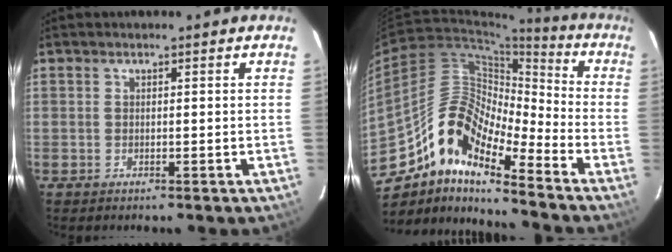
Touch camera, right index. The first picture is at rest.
{"total": 14.1, "force": [-10.2, 4.2, 8.7], "torque": [-0.142, 0.013, -0.208]}